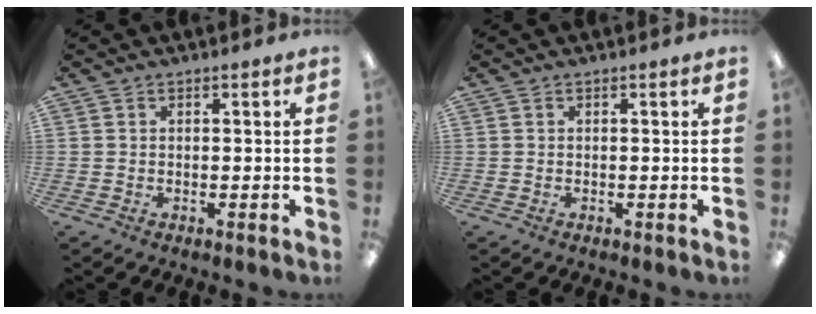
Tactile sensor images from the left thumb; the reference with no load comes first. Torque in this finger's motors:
{"motor_torque": [0.00, 0.00, 0.00, 0.00, 0.00]}